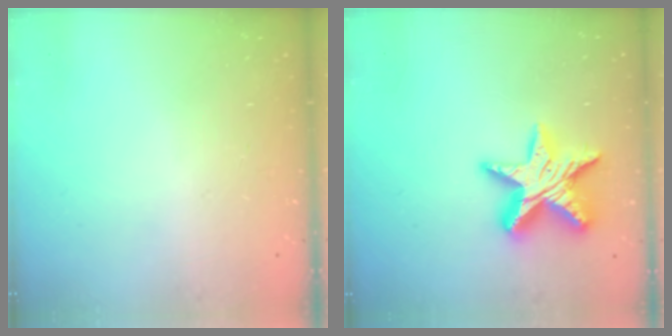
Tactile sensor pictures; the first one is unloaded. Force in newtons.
{"total": 15.8, "press": 15.7, "slide": 1.1}